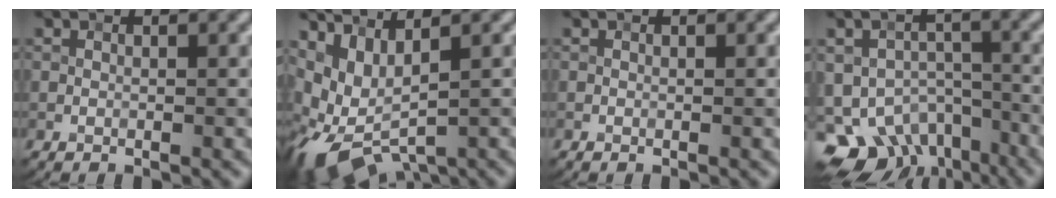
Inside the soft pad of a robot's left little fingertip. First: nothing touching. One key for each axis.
{"total": 8.1, "fx": -1.5, "fy": 4.3, "fz": 6.6, "tx": -0.150, "ty": -0.018, "tz": -0.018}
{"total": 0.0}
{"total": 8.7, "fx": -5.5, "fy": 5.4, "fz": 4.1, "tx": -0.061, "ty": -0.016, "tz": -0.085}